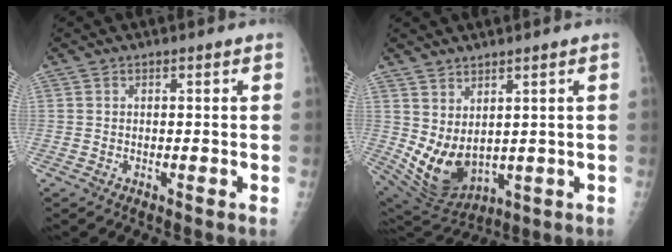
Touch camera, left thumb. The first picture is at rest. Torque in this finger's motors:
{"motor_torque": [0.79, 0.65, 1.13, -0.06, 0.13]}